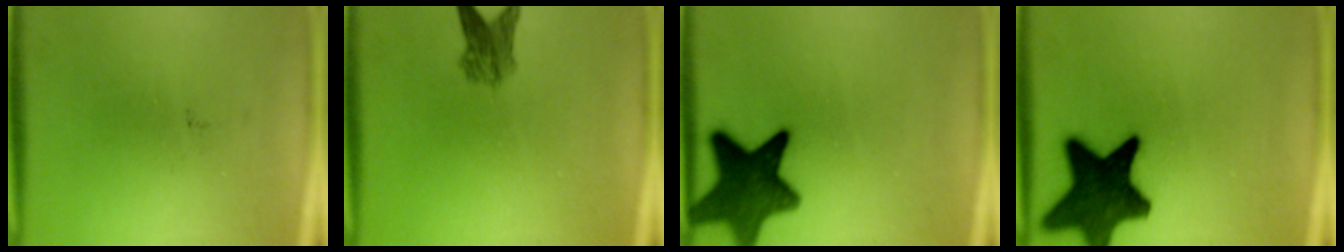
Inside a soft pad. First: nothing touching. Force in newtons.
{"total": 3.7}
{"total": 12.7}
{"total": 15.6}